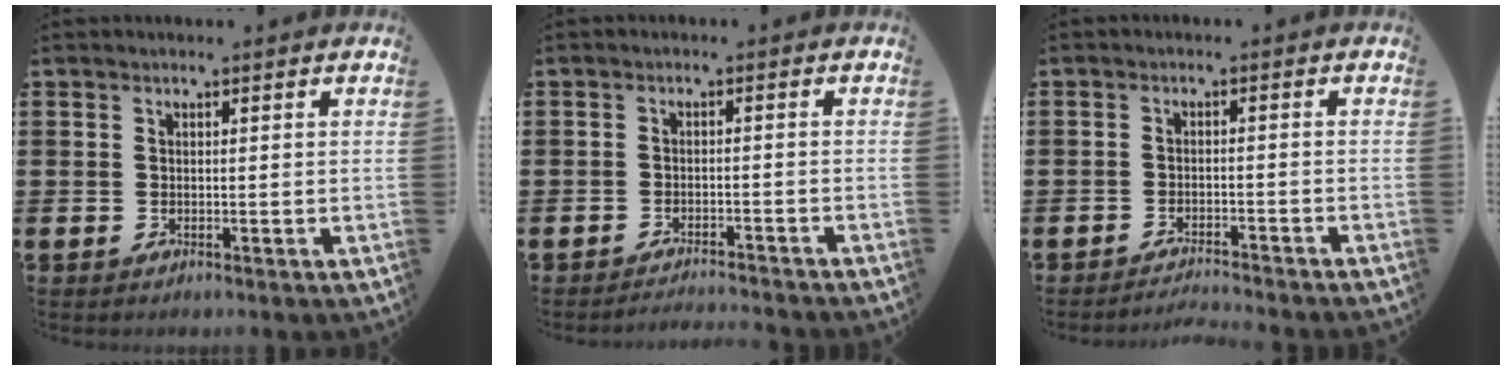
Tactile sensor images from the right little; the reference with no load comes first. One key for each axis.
{"total": 1.7, "fx": -1.7, "fy": -0.3, "fz": 0.0, "tx": -0.002, "ty": 0.006, "tz": -0.034}
{"total": 1.9, "fx": -1.8, "fy": -0.3, "fz": 0.1, "tx": -0.003, "ty": 0.005, "tz": -0.038}